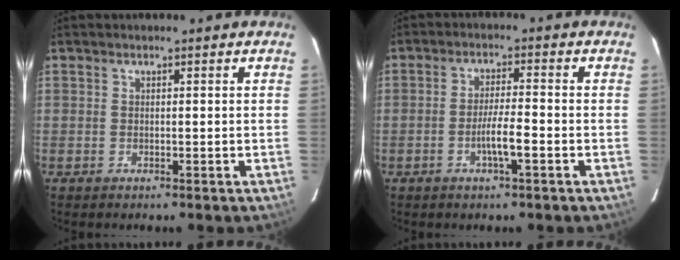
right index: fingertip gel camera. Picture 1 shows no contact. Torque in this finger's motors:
{"motor_torque": [0.93, -0.36, 0.46, 0.10]}